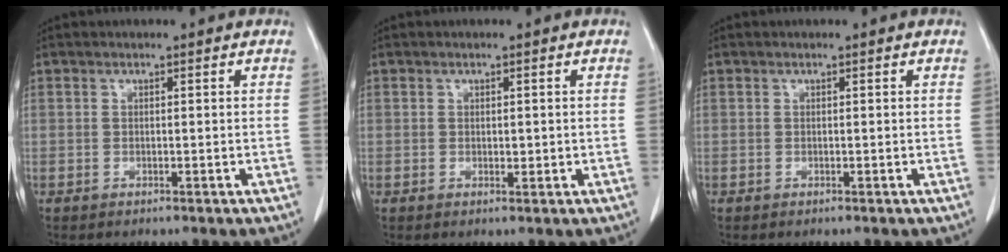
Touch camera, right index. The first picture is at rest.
{"total": 1.1, "force": [0.2, 0.7, 0.8], "torque": [-0.007, 0.000, 0.006]}
{"total": 0.0}